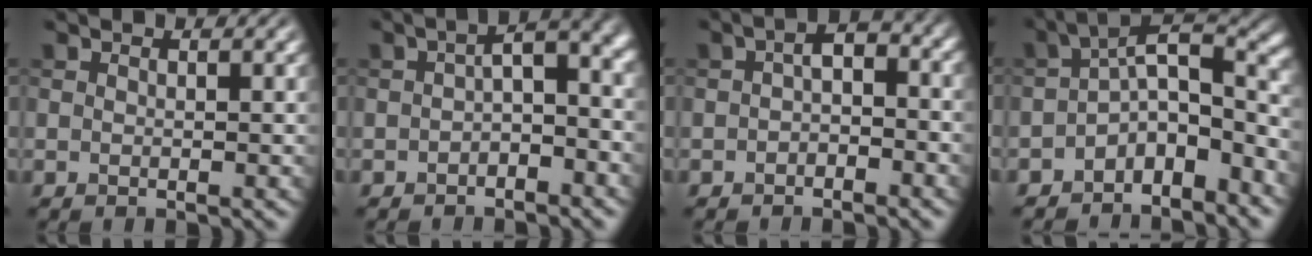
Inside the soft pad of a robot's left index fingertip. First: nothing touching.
{"total": 4.3, "force": [-0.6, 1.7, 3.9], "torque": [-0.052, 0.013, -0.021]}
{"total": 2.6, "force": [-0.8, 1.4, 2.0], "torque": [-0.035, 0.008, -0.022]}
{"total": 6.8, "force": [-2.9, 3.0, 5.3], "torque": [-0.069, 0.012, -0.068]}